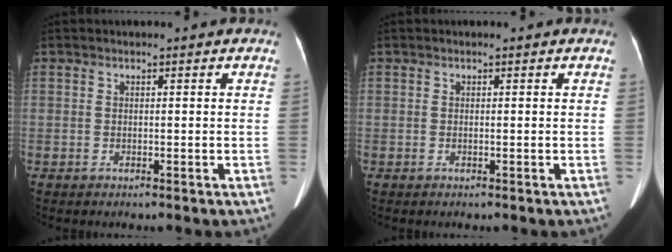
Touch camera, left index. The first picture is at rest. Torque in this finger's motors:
{"motor_torque": [0.03, 0.09, 0.00, 0.01]}